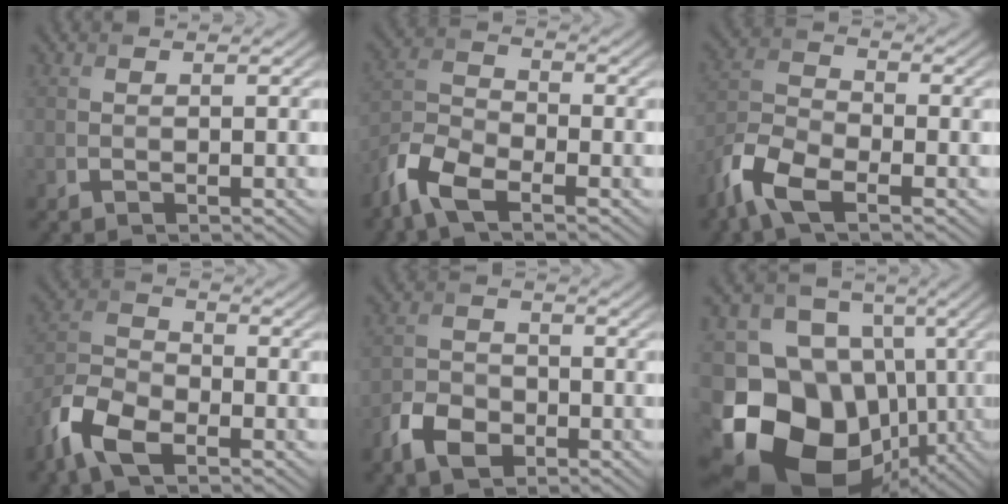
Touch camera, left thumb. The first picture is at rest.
{"total": 7.2, "force": [-4.9, 2.7, 4.4], "torque": [-0.104, -0.009, -0.119]}
{"total": 7.7, "force": [-4.9, 3.1, 5.0], "torque": [-0.117, -0.008, -0.118]}
{"total": 8.3, "force": [-5.1, 3.9, 5.2], "torque": [-0.119, -0.008, -0.120]}
{"total": 5.1, "force": [-2.9, 3.3, 2.6], "torque": [-0.059, -0.005, -0.067]}
{"total": 19.1, "force": [-6.3, 15.3, 9.6], "torque": [-0.206, -0.023, -0.109]}